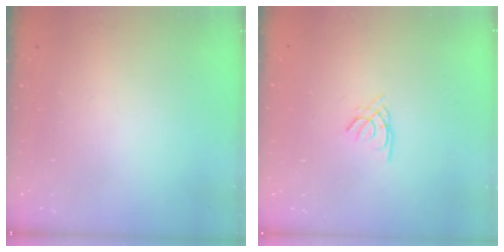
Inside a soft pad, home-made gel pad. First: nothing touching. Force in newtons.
{"total": 1.2, "press": 1.1, "slide": 0.3}